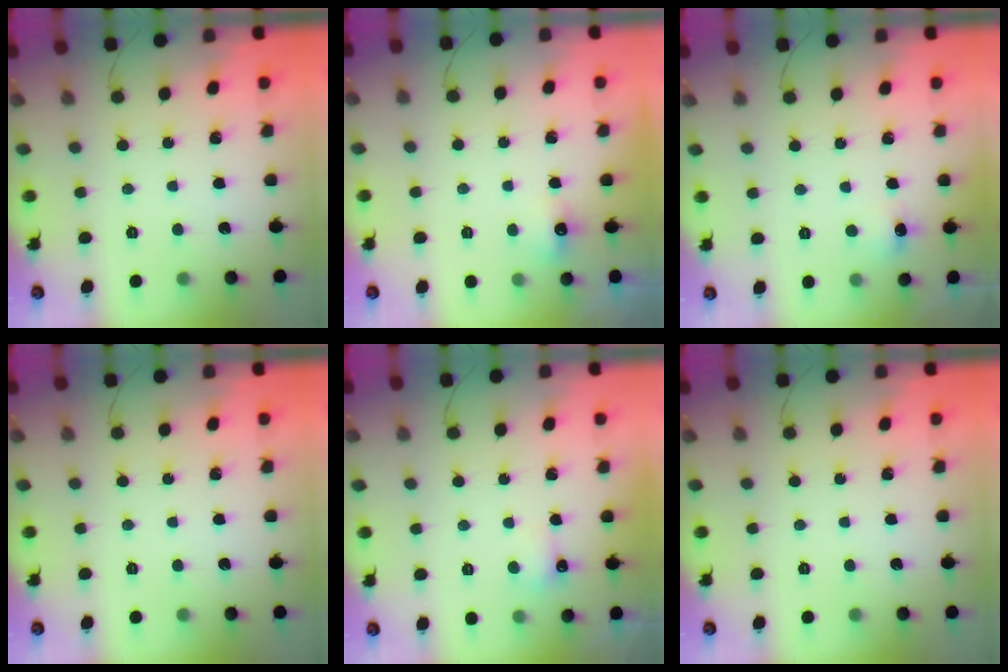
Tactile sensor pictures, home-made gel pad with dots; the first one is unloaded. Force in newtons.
{"total": 6.8, "press": 4.4, "slide": 5.2}
{"total": 5.4, "press": 5.3, "slide": 1.3}
{"total": 0.0}
{"total": 4.1, "press": 3.9, "slide": 1.1}
{"total": 0.0}